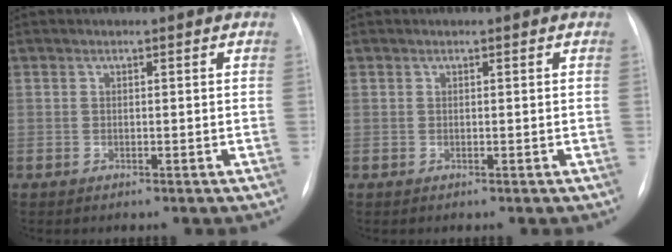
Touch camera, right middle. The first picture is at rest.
{"total": 0.0}